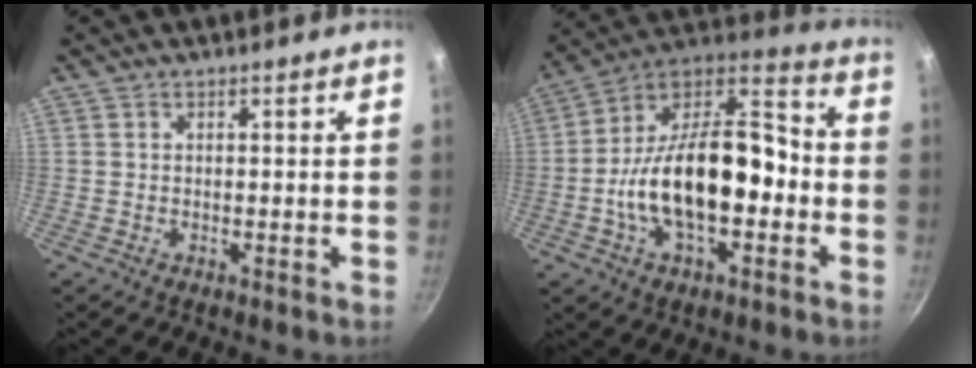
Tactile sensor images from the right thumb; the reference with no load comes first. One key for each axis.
{"total": 22.6, "fx": -3.9, "fy": 11.8, "fz": 18.8, "tx": -0.302, "ty": 0.051, "tz": -0.081}